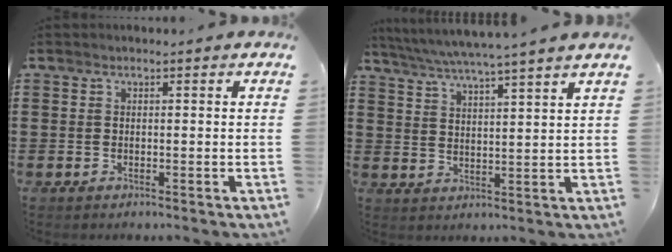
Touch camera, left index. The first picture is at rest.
{"total": 4.4, "force": [4.0, -1.0, 1.6], "torque": [-0.047, -0.027, 0.064]}